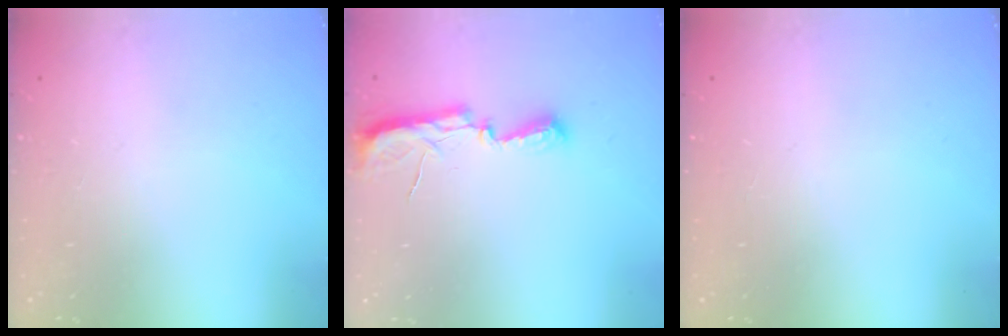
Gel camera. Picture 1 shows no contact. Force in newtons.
{"total": 7.7, "press": 7.6, "slide": 1.0}
{"total": 0.0}